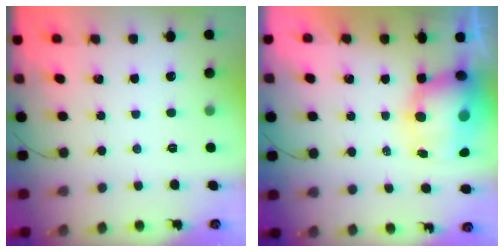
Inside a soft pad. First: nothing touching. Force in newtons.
{"total": 11.6, "press": 11.2, "slide": 3.0}